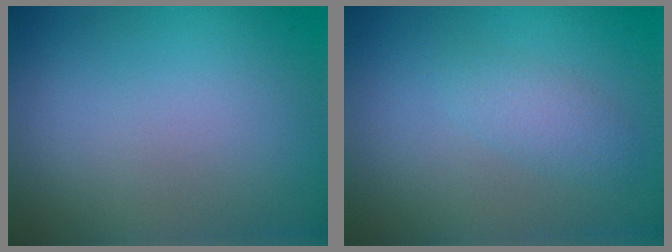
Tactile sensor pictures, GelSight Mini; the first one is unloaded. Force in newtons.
{"total": 1.8, "press": 1.8, "slide": 0.1}